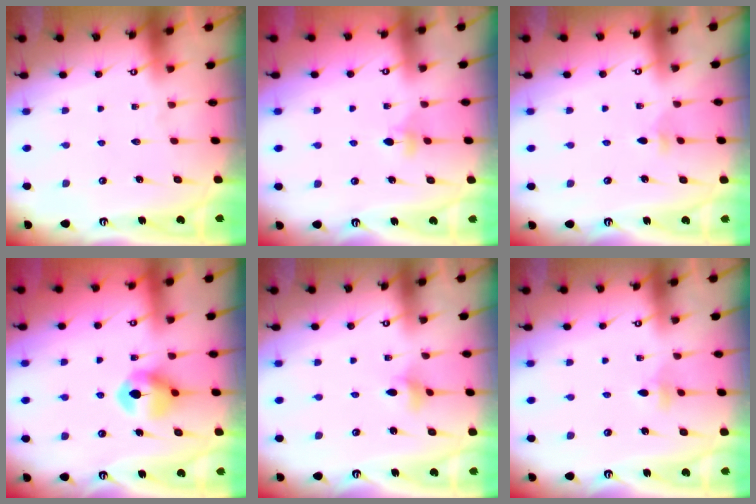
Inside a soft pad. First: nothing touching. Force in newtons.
{"total": 3.9, "press": 3.9, "slide": 0.7}
{"total": 2.8, "press": 2.7, "slide": 0.8}
{"total": 8.6, "press": 8.5, "slide": 0.3}
{"total": 2.8, "press": 2.8, "slide": 0.4}
{"total": 3.4, "press": 3.2, "slide": 1.1}